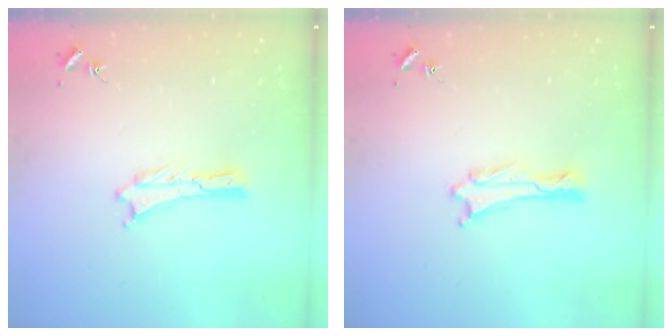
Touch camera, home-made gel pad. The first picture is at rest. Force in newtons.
{"total": 0.6, "press": 0.5, "slide": 0.1}